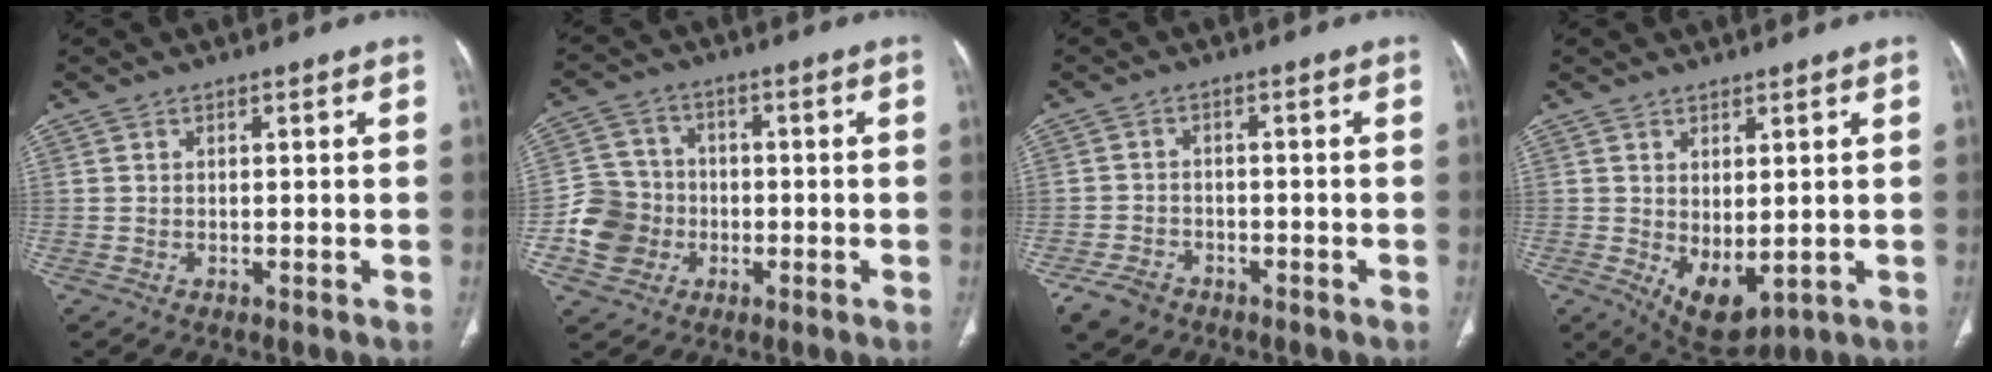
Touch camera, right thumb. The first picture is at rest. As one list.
[{"total": 9.3, "force": [-2.5, 8.5, 2.9], "torque": [-0.031, 0.021, -0.049]}, {"total": 5.2, "force": [-3.4, 3.5, 2.0], "torque": [-0.043, 0.013, -0.057]}, {"total": 7.5, "force": [-0.7, 4.0, 6.3], "torque": [-0.090, -0.013, 0.013]}]